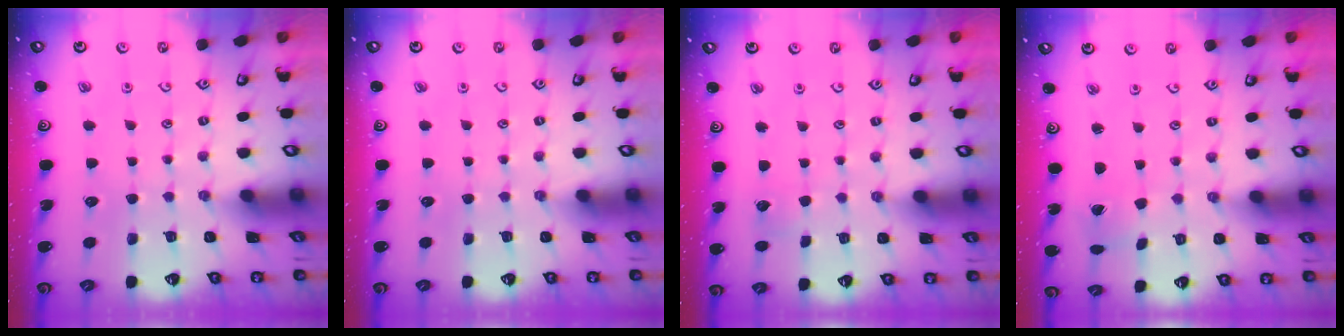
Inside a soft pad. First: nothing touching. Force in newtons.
{"total": 0.0}
{"total": 2.0, "press": 2.0, "slide": 0.1}
{"total": 1.2, "press": 1.2, "slide": 0.2}